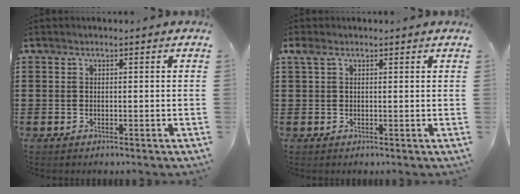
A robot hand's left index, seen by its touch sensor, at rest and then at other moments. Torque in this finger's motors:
{"motor_torque": [0.19, -0.14, 0.01, 0.00]}